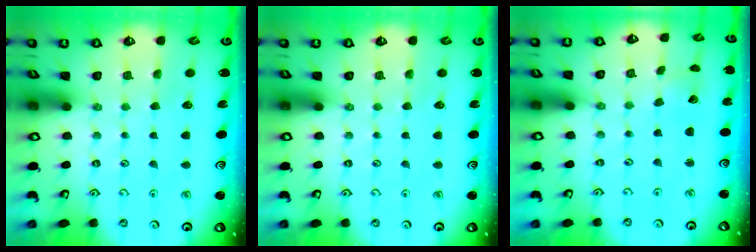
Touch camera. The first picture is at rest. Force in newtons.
{"total": 0.0}
{"total": 1.4, "press": 1.4, "slide": 0.2}